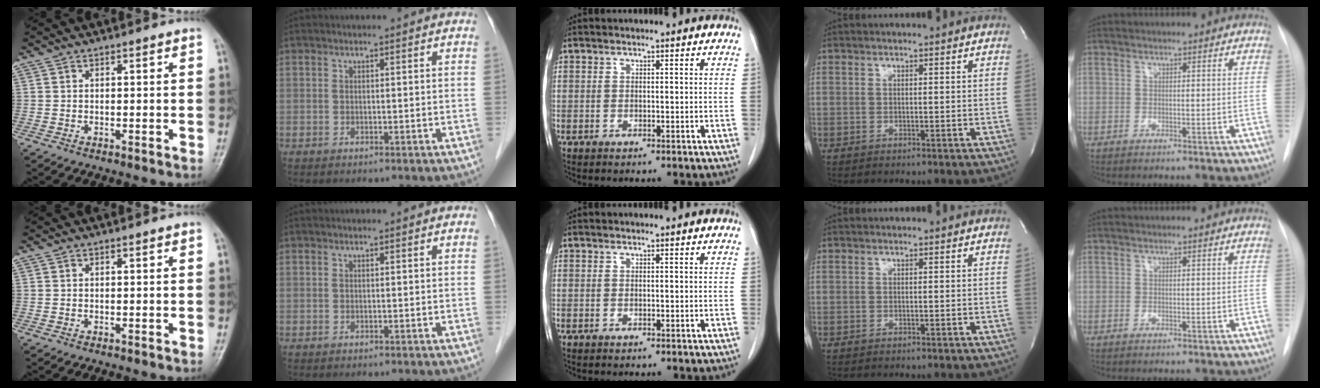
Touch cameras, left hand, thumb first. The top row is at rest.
{}